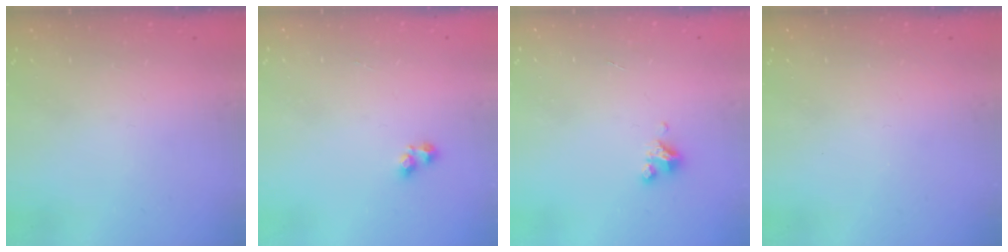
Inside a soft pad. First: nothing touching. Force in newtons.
{"total": 3.6, "press": 3.4, "slide": 1.2}
{"total": 3.4, "press": 3.4, "slide": 0.4}
{"total": 0.0}